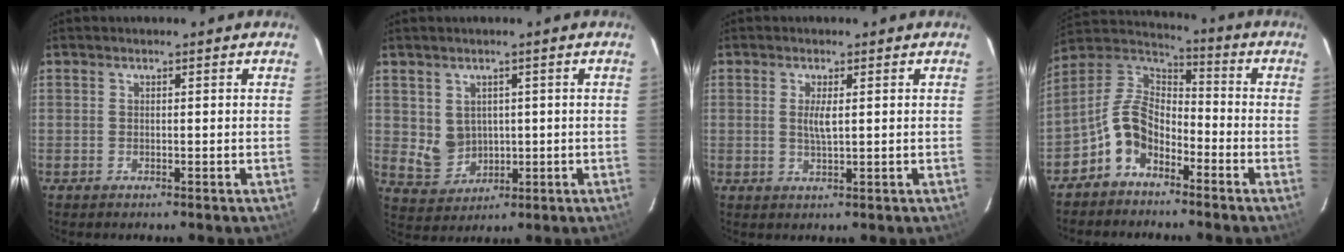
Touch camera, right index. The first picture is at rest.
{"total": 5.5, "force": [0.9, 5.0, 2.1], "torque": [-0.045, 0.002, 0.039]}
{"total": 2.8, "force": [0.5, 0.6, 2.7], "torque": [-0.053, -0.004, 0.009]}
{"total": 10.1, "force": [-5.7, 6.2, 5.6], "torque": [-0.125, 0.026, -0.118]}